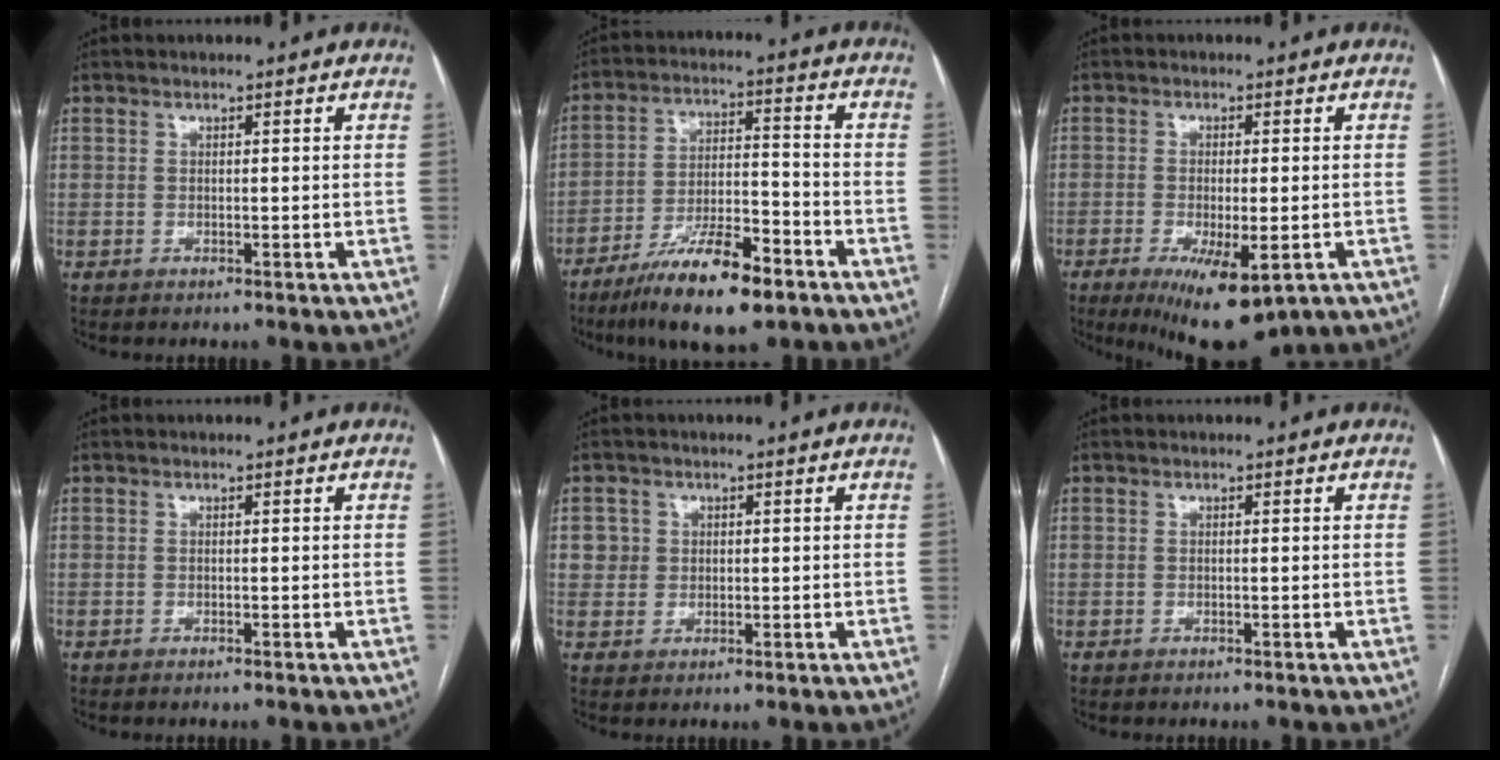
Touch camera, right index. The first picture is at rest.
{"total": 13.9, "force": [-9.1, 2.9, 10.1], "torque": [-0.181, -0.013, -0.155]}
{"total": 11.0, "force": [-5.8, 3.1, 8.9], "torque": [-0.136, -0.022, -0.082]}
{"total": 0.0}
{"total": 2.6, "force": [0.6, 2.5, 0.0], "torque": [0.013, 0.007, 0.008]}
{"total": 0.0}